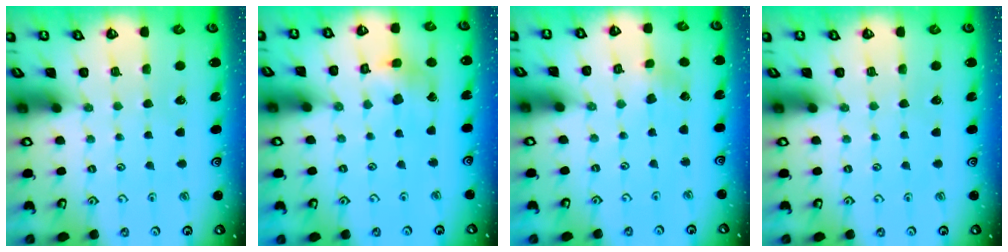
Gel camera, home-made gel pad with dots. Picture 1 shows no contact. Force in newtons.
{"total": 9.5, "press": 9.4, "slide": 1.2}
{"total": 1.1, "press": 1.1, "slide": 0.2}
{"total": 0.0}